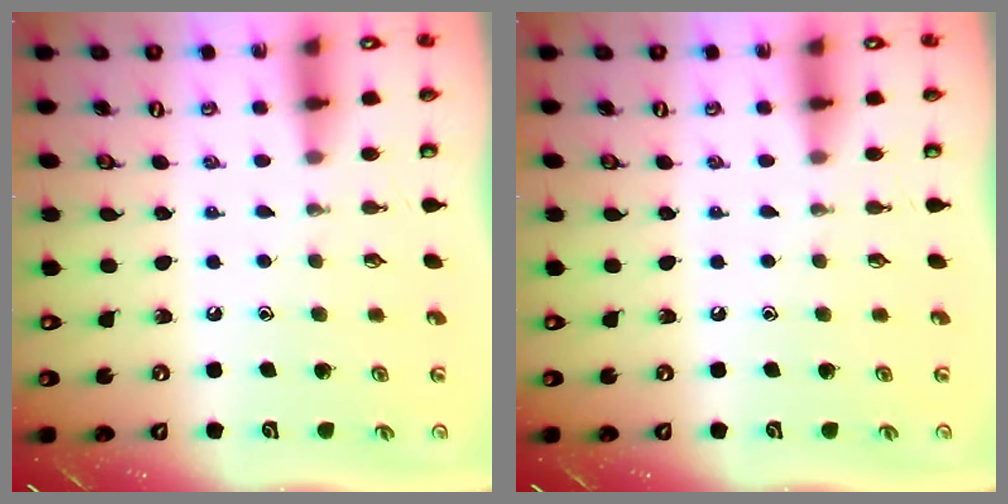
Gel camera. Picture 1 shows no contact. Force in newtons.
{"total": 0.0}